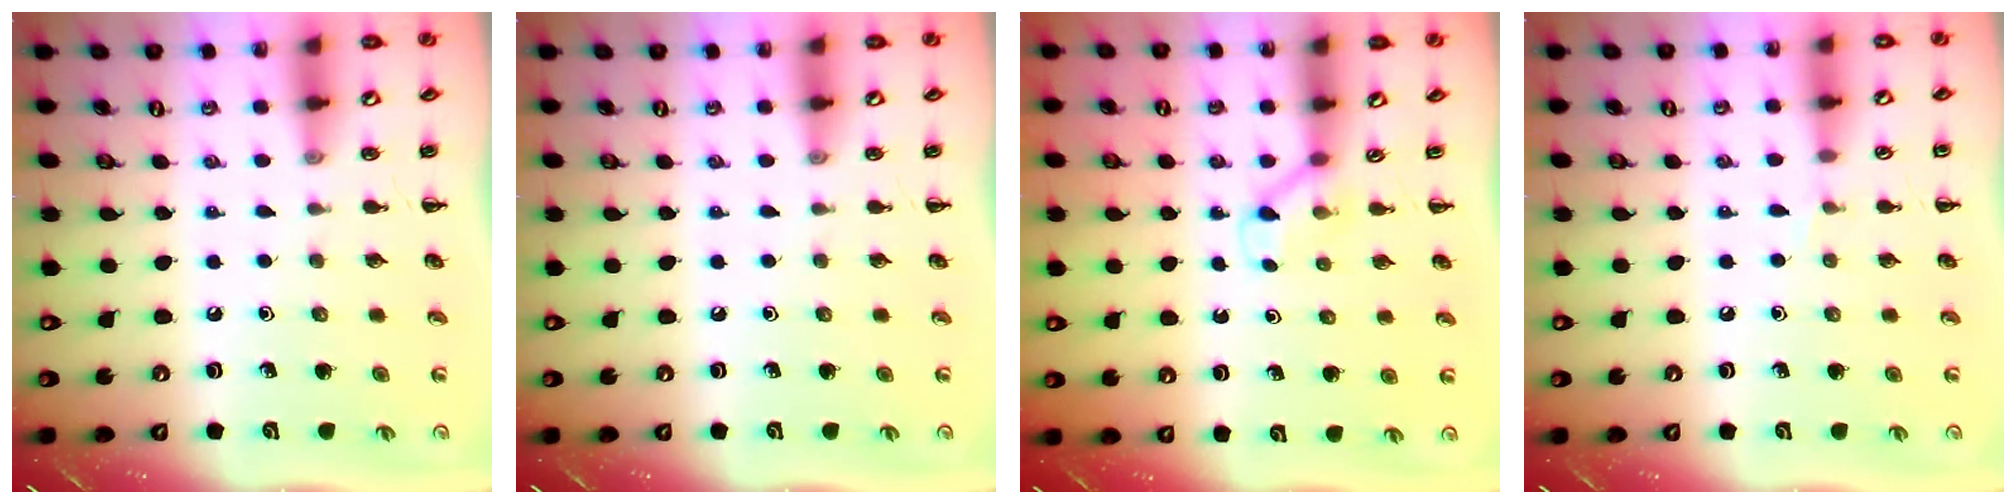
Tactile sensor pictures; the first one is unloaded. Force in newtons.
{"total": 0.0}
{"total": 3.0, "press": 2.8, "slide": 1.1}
{"total": 3.3, "press": 3.1, "slide": 1.2}